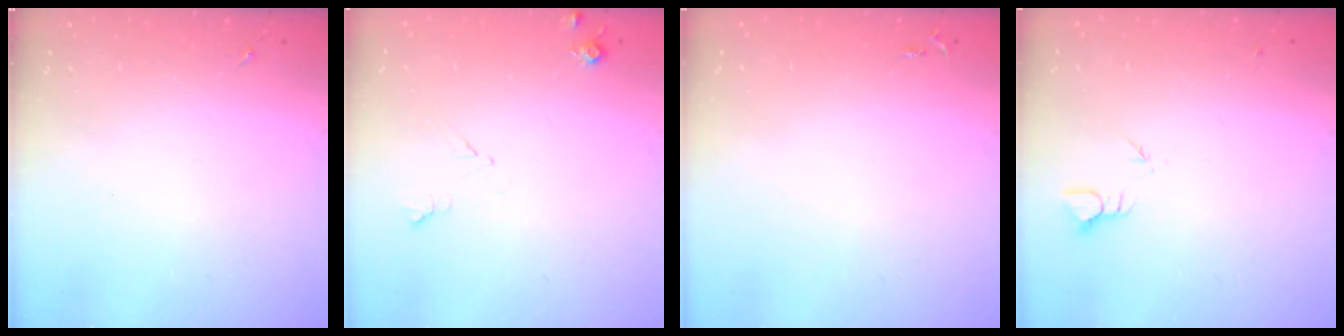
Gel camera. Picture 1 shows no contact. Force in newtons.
{"total": 5.8, "press": 5.8, "slide": 0.8}
{"total": 2.6, "press": 2.6, "slide": 0.3}
{"total": 2.3, "press": 2.3, "slide": 0.1}